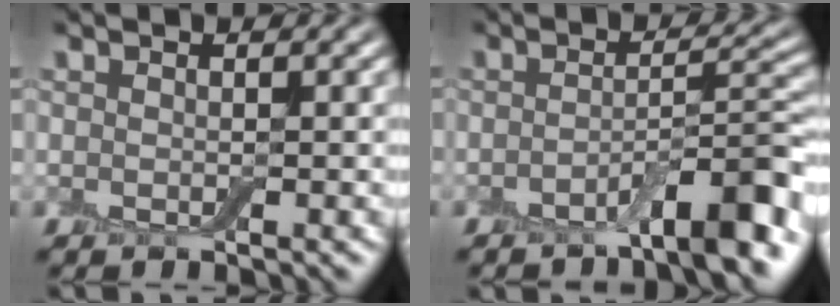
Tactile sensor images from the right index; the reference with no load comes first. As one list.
[{"total": 5.8, "force": [-3.3, 1.1, 4.7], "torque": [-0.065, 0.014, -0.055]}]